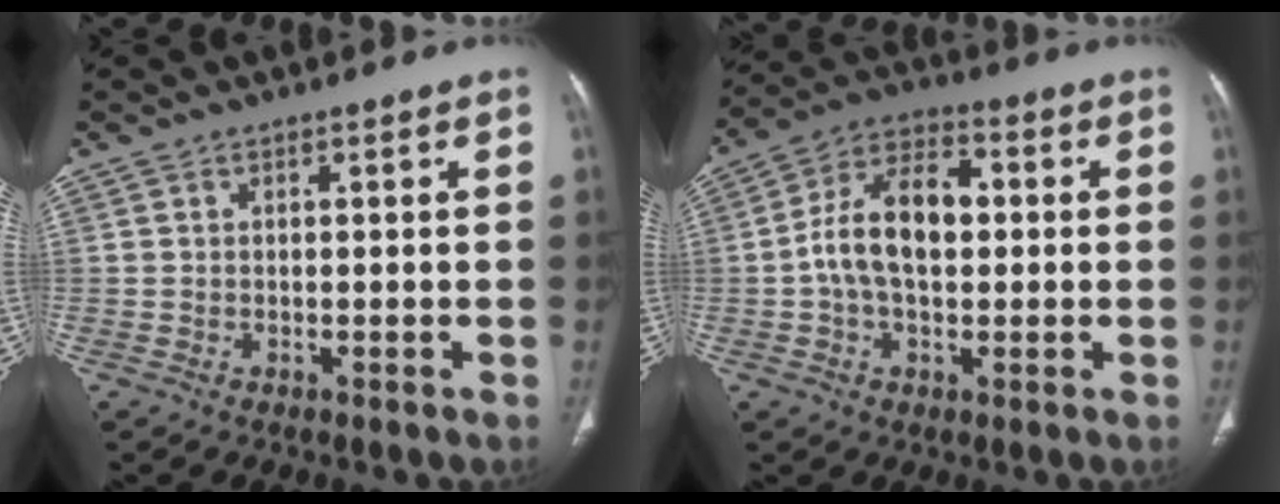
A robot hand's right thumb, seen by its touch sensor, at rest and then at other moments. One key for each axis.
{"total": 12.7, "fx": 0.4, "fy": 7.6, "fz": 10.2, "tx": -0.176, "ty": 0.031, "tz": -0.002}